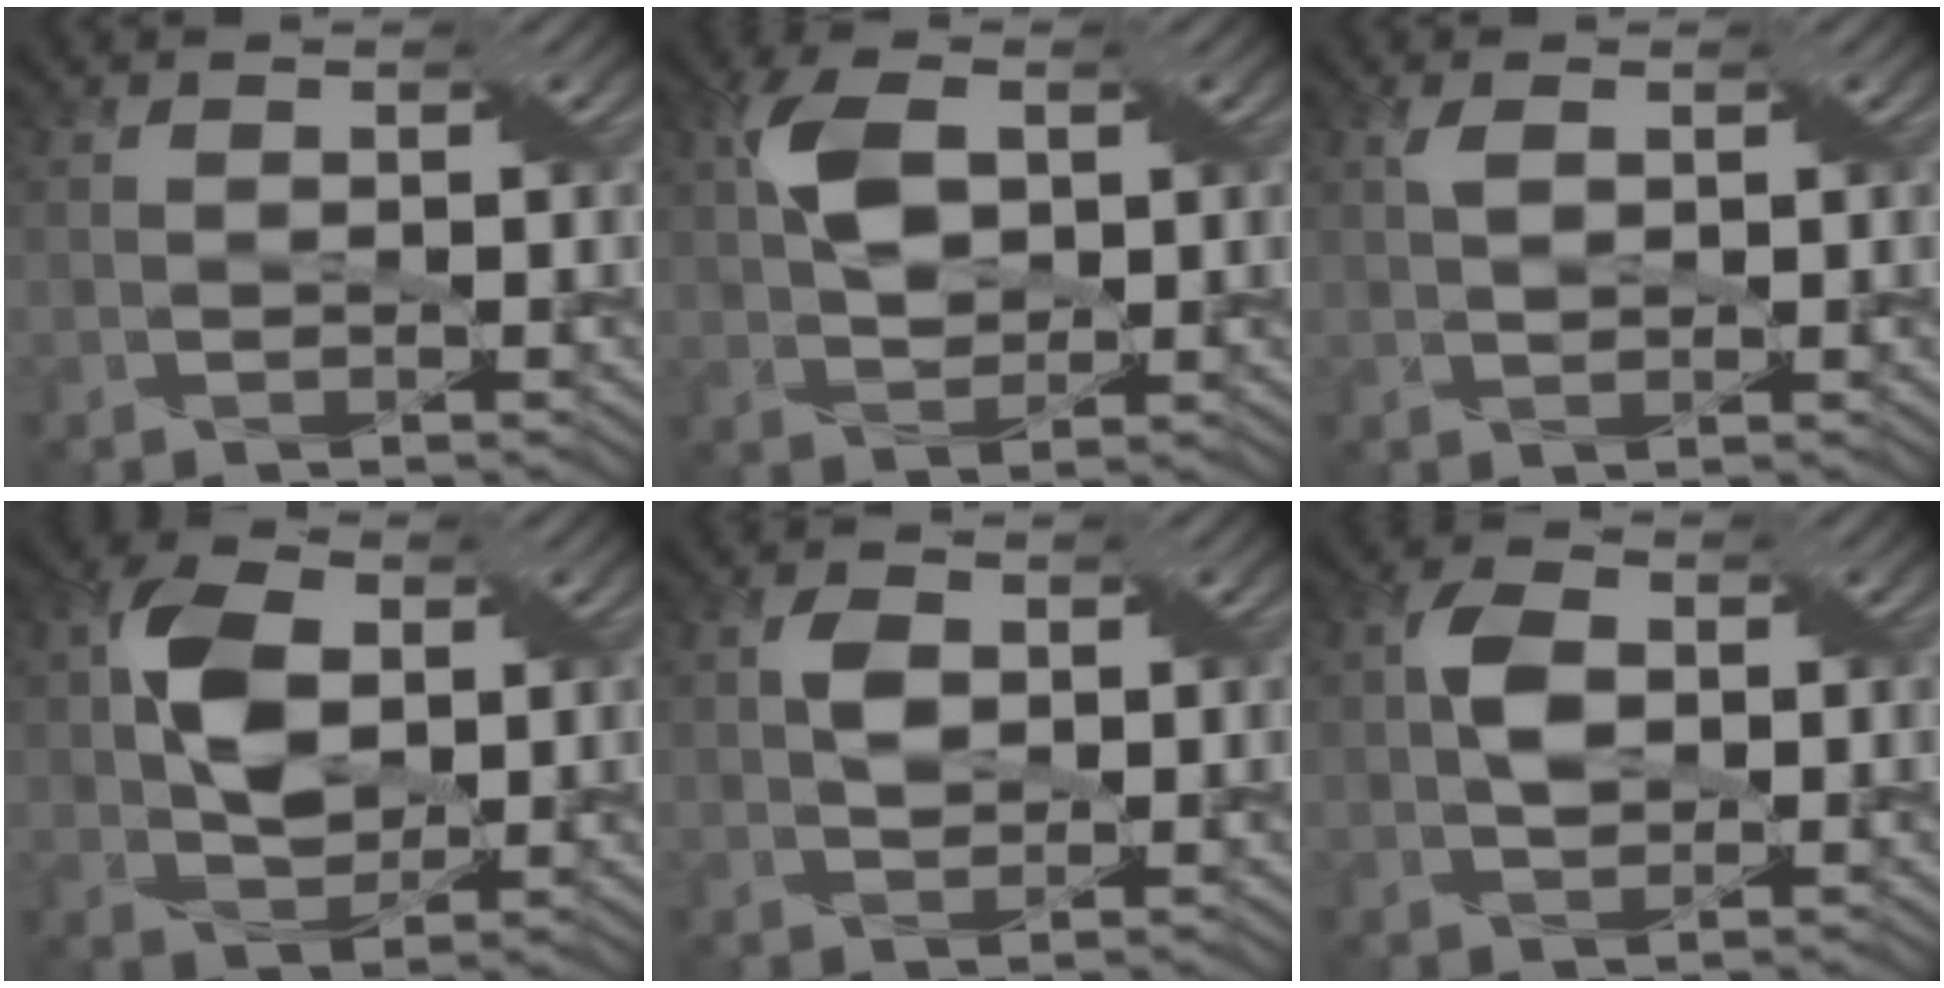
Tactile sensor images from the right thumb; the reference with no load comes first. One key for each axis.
{"total": 5.9, "fx": 1.6, "fy": 3.5, "fz": 4.5, "tx": -0.100, "ty": 0.009, "tz": 0.029}
{"total": 1.9, "fx": 0.7, "fy": 0.8, "fz": 1.5, "tx": -0.036, "ty": 0.005, "tz": 0.015}
{"total": 7.2, "fx": 1.3, "fy": 4.6, "fz": 5.3, "tx": -0.108, "ty": 0.009, "tz": 0.023}
{"total": 2.6, "fx": 0.5, "fy": 1.7, "fz": 1.9, "tx": -0.039, "ty": 0.003, "tz": 0.008}
{"total": 3.7, "fx": 0.3, "fy": 2.4, "fz": 2.8, "tx": -0.059, "ty": 0.007, "tz": 0.000}